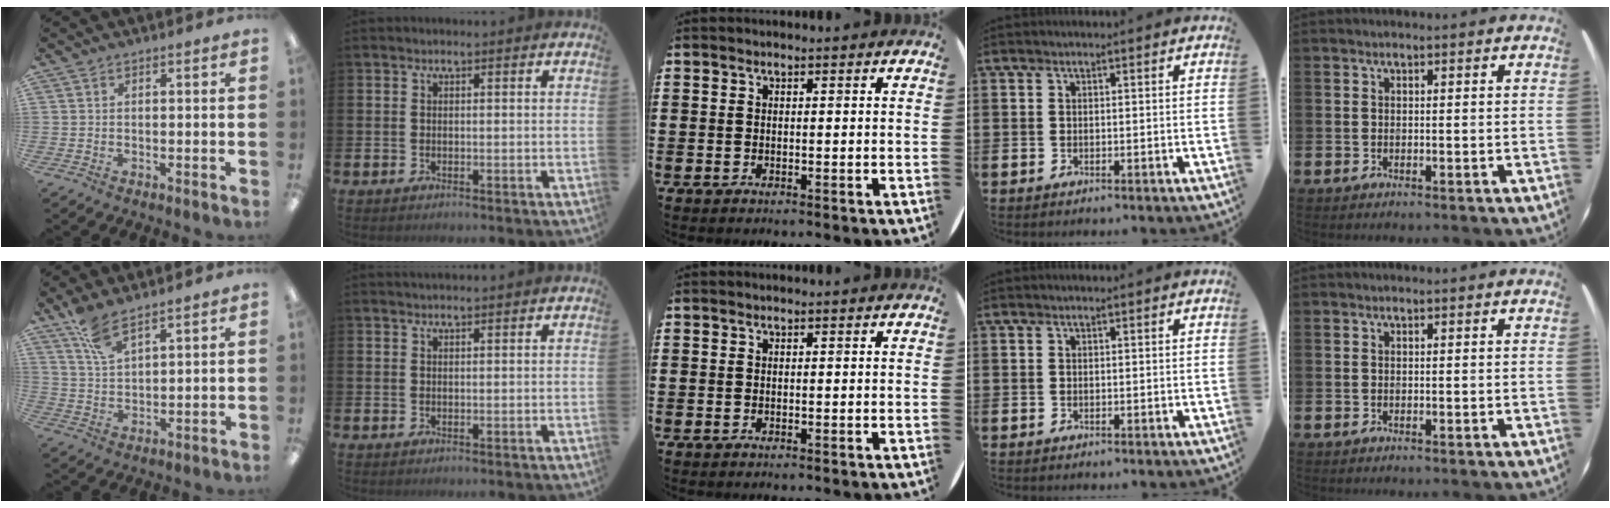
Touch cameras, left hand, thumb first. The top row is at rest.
{"thumb": {"total": 7.5, "force": [5.9, 2.2, 4.1], "torque": [-0.088, -0.024, 0.108]}, "index": {"total": 0.9, "force": [0.9, 0.0, 0.2], "torque": [0.005, -0.002, 0.013]}}